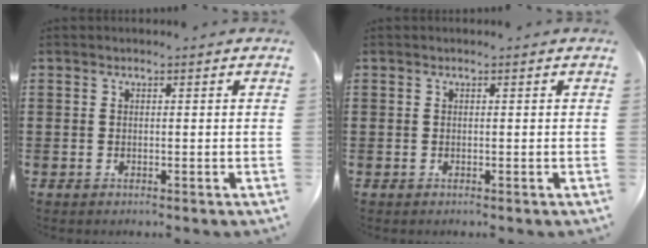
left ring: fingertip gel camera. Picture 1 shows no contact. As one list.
[{"total": 0.0}]